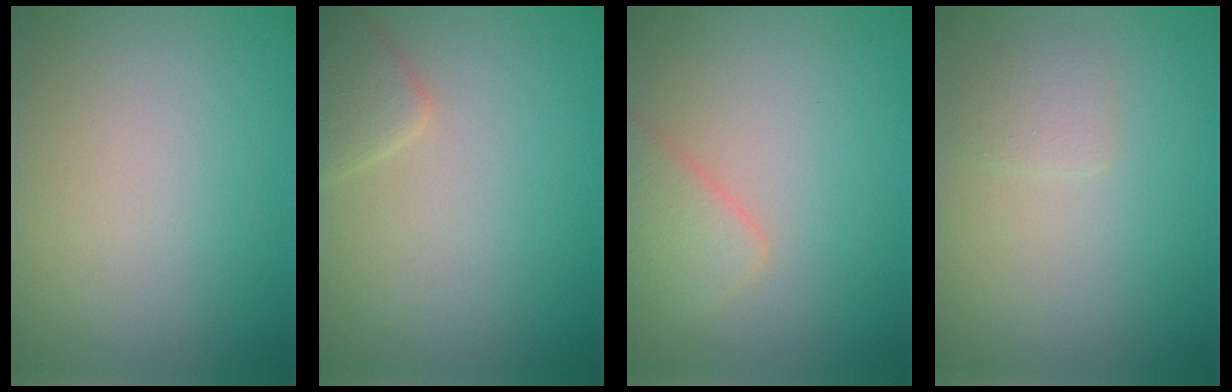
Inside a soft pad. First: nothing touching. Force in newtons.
{"total": 2.2, "press": 2.2, "slide": 0.1}
{"total": 2.5, "press": 2.5, "slide": 0.2}
{"total": 1.3, "press": 1.3, "slide": 0.1}